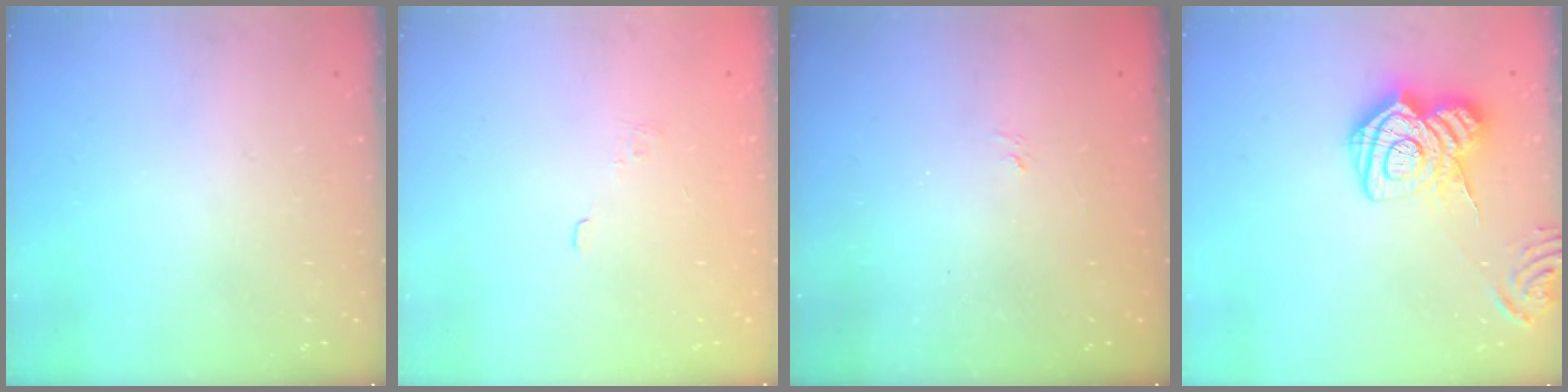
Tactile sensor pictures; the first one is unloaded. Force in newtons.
{"total": 1.5, "press": 0.9, "slide": 1.3}
{"total": 1.5, "press": 1.1, "slide": 1.0}
{"total": 16.9, "press": 16.8, "slide": 1.1}